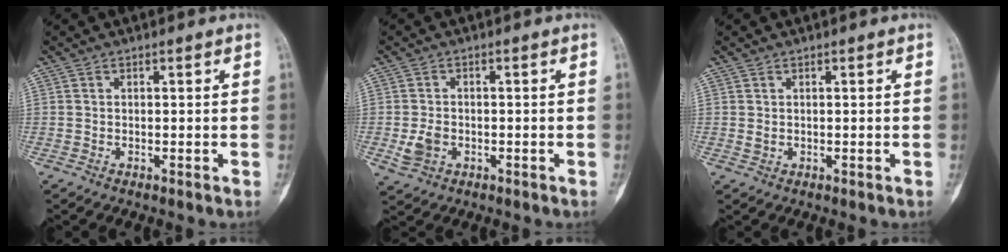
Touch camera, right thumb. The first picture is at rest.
{"total": 4.0, "force": [-1.0, 3.0, 2.5], "torque": [-0.045, 0.003, -0.013]}
{"total": 0.8, "force": [0.3, 0.6, 0.5], "torque": [-0.006, -0.002, 0.007]}